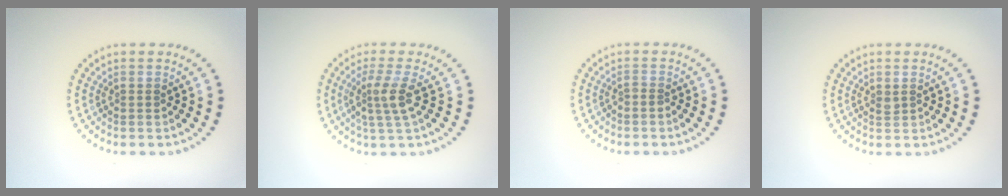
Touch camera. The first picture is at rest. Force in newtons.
{"total": 2.9, "press": 2.3, "slide": 1.8}
{"total": 0.7, "press": 0.3, "slide": 0.6}
{"total": 0.6, "press": 0.5, "slide": 0.3}